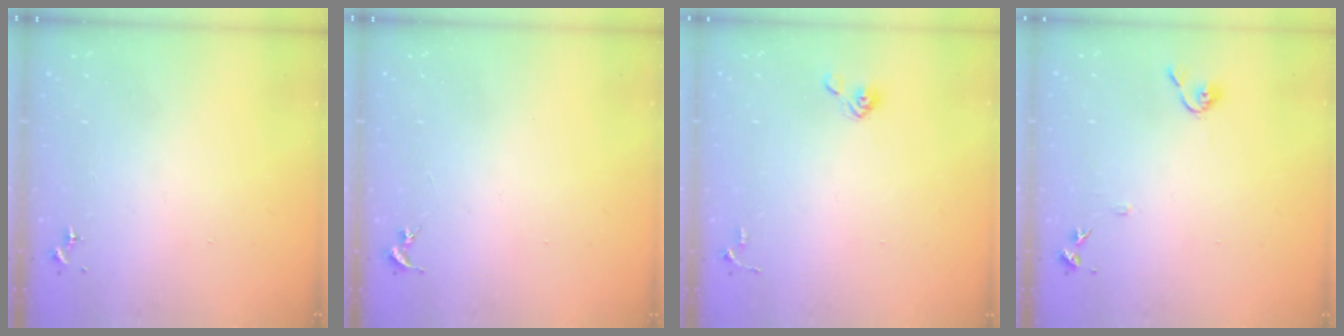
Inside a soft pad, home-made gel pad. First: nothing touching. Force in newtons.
{"total": 0.0}
{"total": 5.1, "press": 4.6, "slide": 2.2}
{"total": 6.2, "press": 6.2, "slide": 0.6}